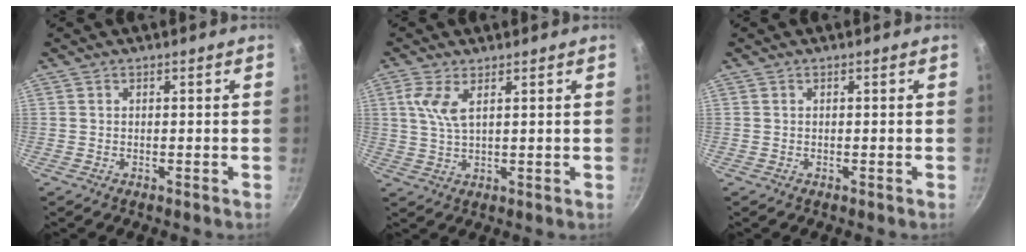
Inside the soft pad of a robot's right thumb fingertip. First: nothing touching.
{"total": 5.0, "force": [2.0, 1.8, 4.2], "torque": [-0.089, -0.008, 0.043]}
{"total": 0.0}